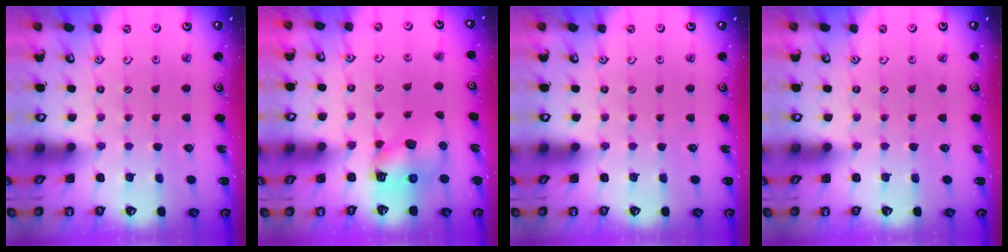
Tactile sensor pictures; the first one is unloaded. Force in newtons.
{"total": 7.4, "press": 7.3, "slide": 0.9}
{"total": 0.0}
{"total": 0.0}